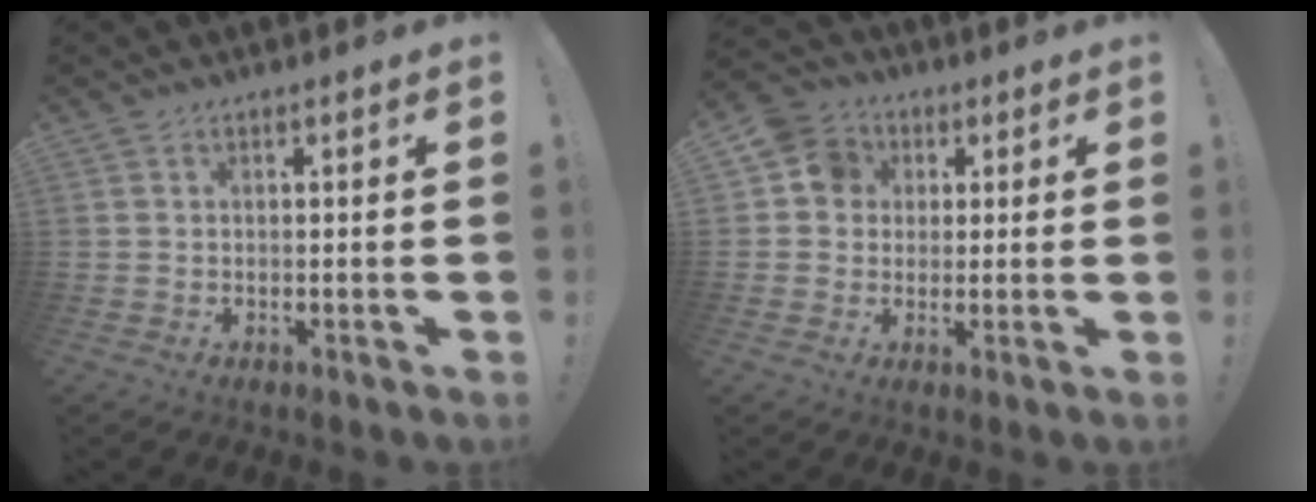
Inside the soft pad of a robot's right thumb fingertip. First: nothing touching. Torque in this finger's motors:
{"motor_torque": [0.97, 1.00, 0.34, 0.02, 0.01]}